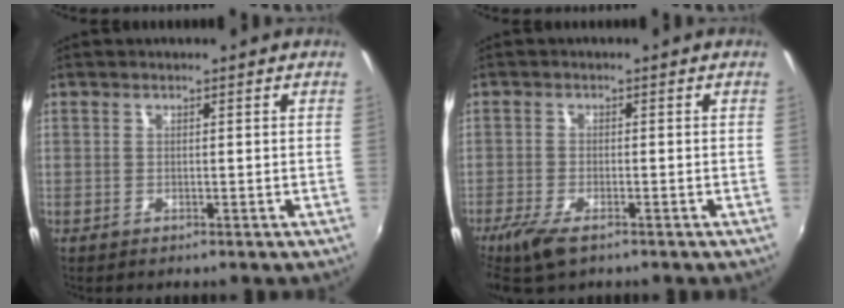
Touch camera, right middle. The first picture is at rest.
{"total": 6.2, "force": [-4.2, 2.1, 4.1], "torque": [-0.103, -0.024, -0.078]}